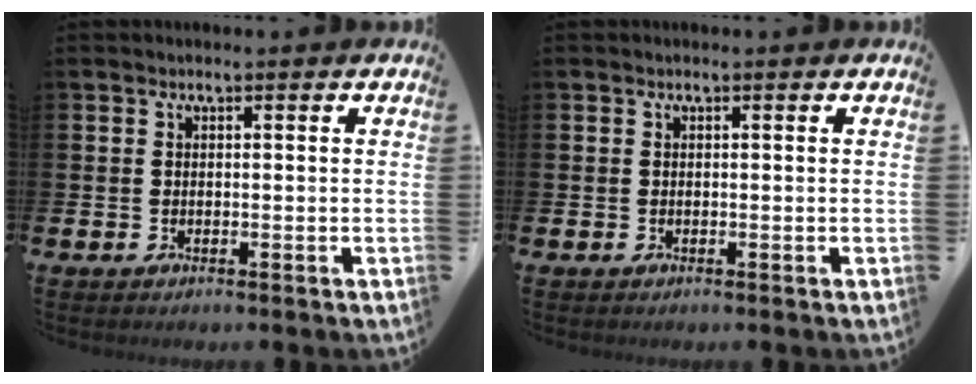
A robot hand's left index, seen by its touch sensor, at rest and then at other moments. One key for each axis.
{"total": 0.0}